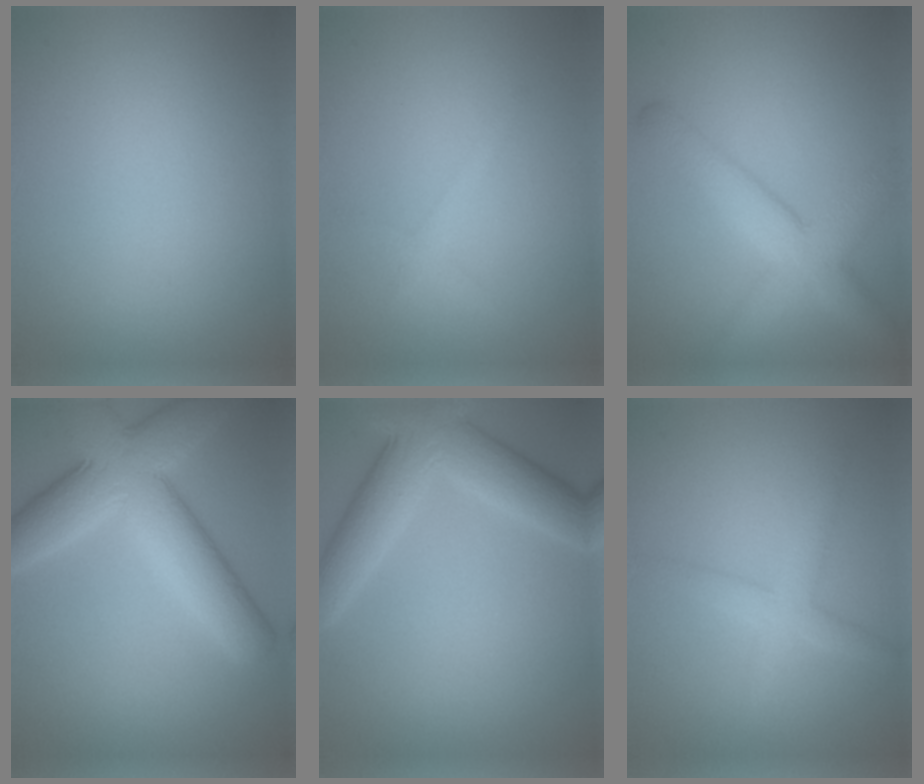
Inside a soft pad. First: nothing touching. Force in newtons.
{"total": 1.3, "press": 1.3, "slide": 0.1}
{"total": 5.6, "press": 5.6, "slide": 0.3}
{"total": 9.5, "press": 9.5, "slide": 0.3}
{"total": 7.5, "press": 7.5, "slide": 0.5}
{"total": 2.5, "press": 2.5, "slide": 0.1}